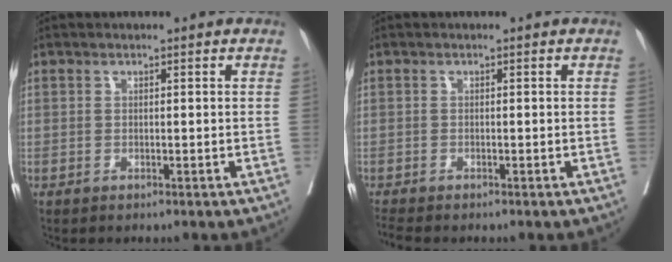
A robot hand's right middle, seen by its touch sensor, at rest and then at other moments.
{"total": 1.7, "force": [-1.7, -0.1, 0.4], "torque": [-0.013, -0.008, -0.033]}